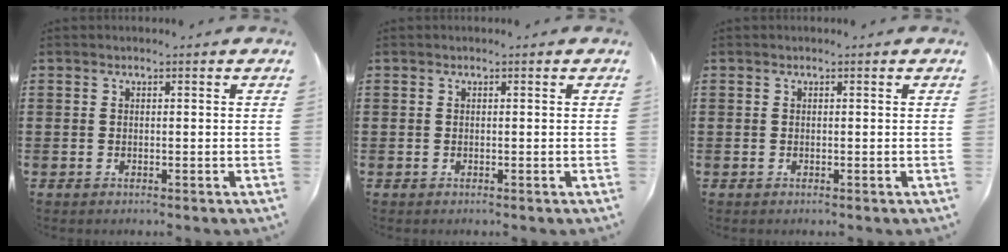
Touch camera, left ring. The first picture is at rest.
{"total": 0.0}
{"total": 0.0}